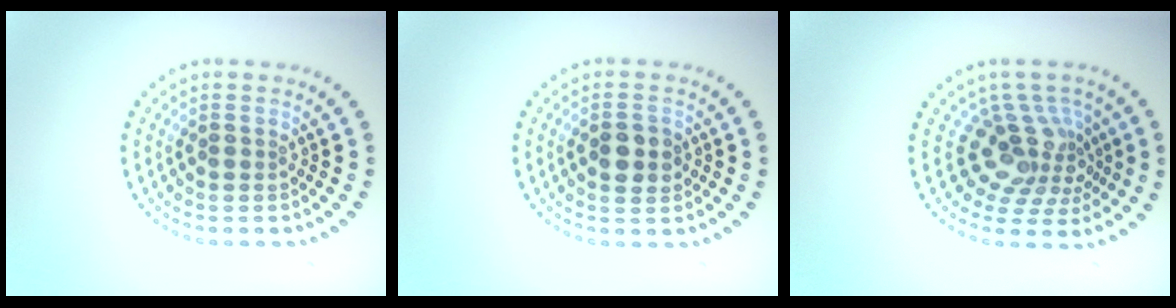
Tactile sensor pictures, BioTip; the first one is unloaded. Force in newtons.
{"total": 2.7, "press": 2.7, "slide": 0.1}
{"total": 4.5, "press": 3.2, "slide": 3.2}